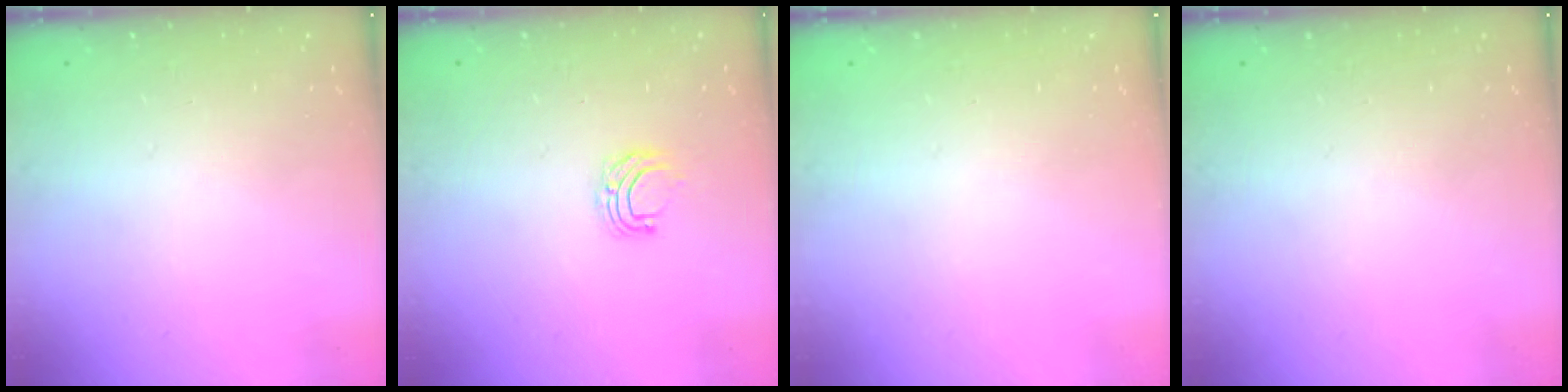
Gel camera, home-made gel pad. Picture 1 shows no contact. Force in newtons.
{"total": 5.2, "press": 5.2, "slide": 0.4}
{"total": 0.0}
{"total": 0.0}